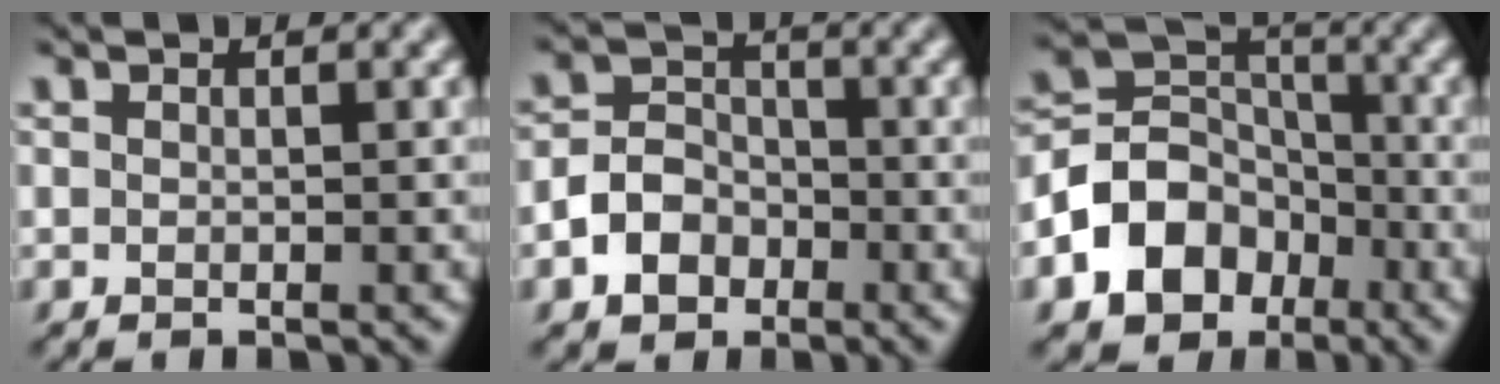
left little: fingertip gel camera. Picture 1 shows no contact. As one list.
[{"total": 4.0, "force": [-1.8, 3.1, 1.8], "torque": [-0.024, 0.004, -0.041]}, {"total": 7.6, "force": [-3.3, 5.9, 3.6], "torque": [-0.062, 0.002, -0.070]}]